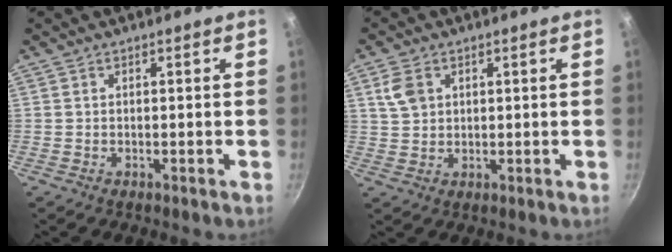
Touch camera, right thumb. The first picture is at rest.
{"total": 4.8, "force": [1.8, 3.5, 2.7], "torque": [-0.040, 0.000, 0.037]}